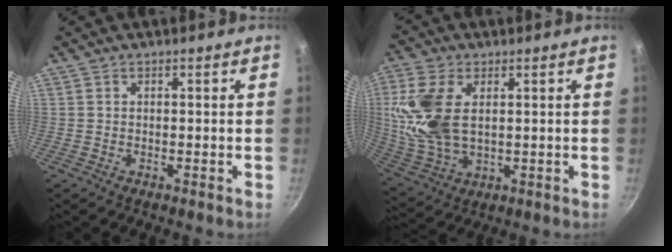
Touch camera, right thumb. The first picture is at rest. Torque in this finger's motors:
{"motor_torque": [2.29, 2.31, 1.56, 0.28, 0.25]}